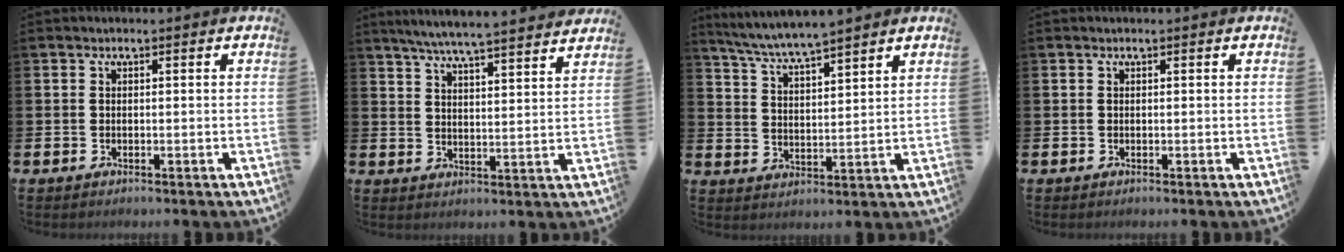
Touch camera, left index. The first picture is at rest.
{"total": 6.4, "force": [6.1, -0.2, 1.8], "torque": [-0.052, -0.039, 0.106]}
{"total": 5.8, "force": [5.6, -0.2, 1.2], "torque": [-0.048, -0.034, 0.099]}
{"total": 0.0}